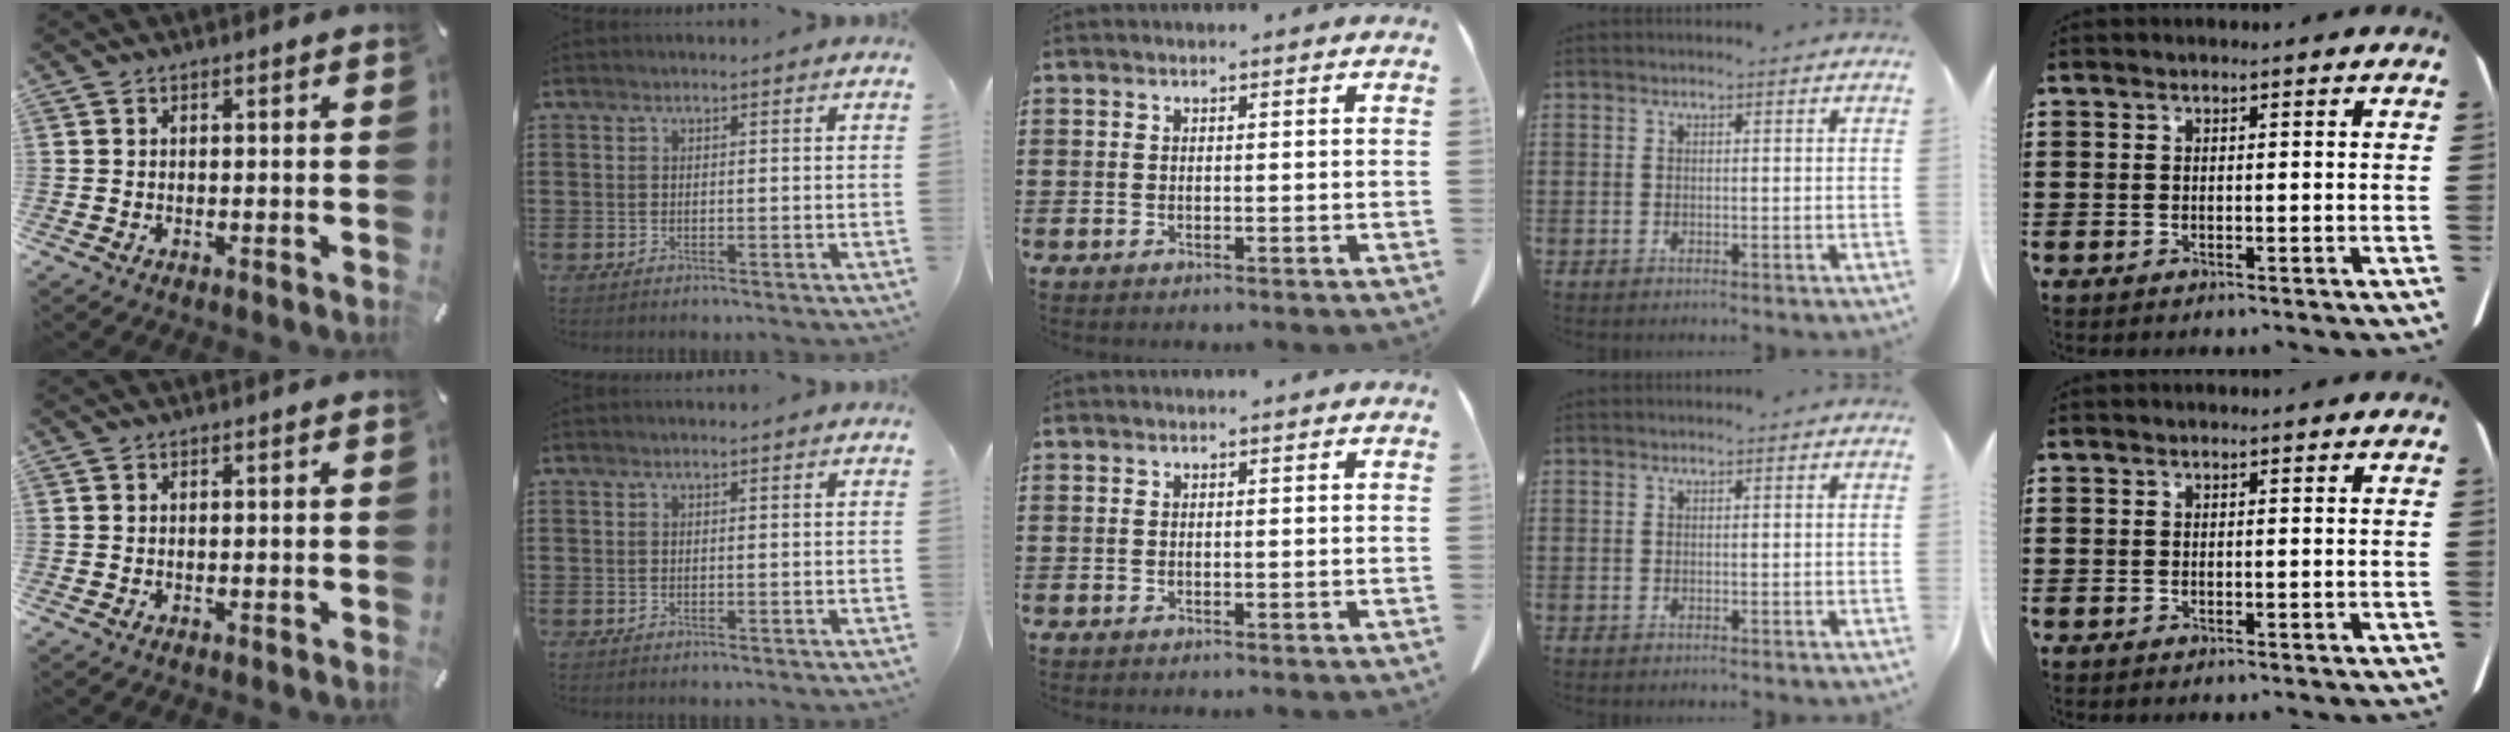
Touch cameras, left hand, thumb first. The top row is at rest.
{}